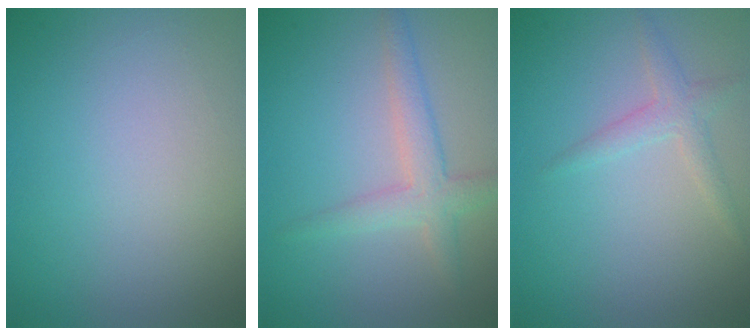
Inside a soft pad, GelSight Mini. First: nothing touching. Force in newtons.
{"total": 1.9, "press": 1.8, "slide": 0.3}
{"total": 1.6, "press": 1.6, "slide": 0.0}